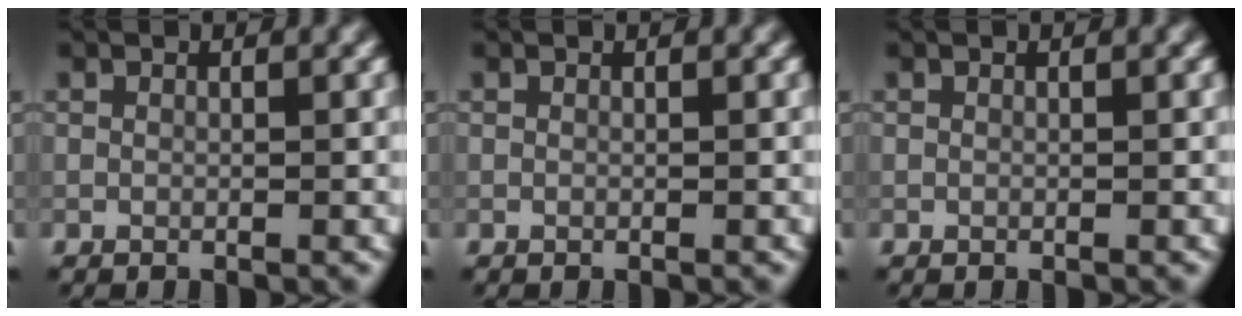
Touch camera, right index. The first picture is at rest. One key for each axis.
{"total": 0.0}
{"total": 0.0}